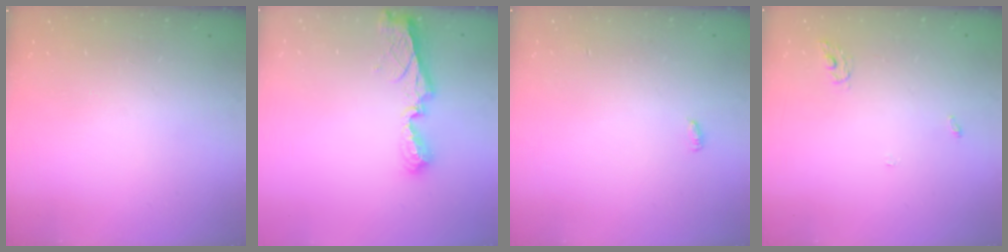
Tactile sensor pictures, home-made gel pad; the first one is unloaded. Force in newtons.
{"total": 8.5, "press": 8.5, "slide": 0.8}
{"total": 6.9, "press": 2.6, "slide": 6.4}
{"total": 3.3, "press": 3.3, "slide": 0.2}